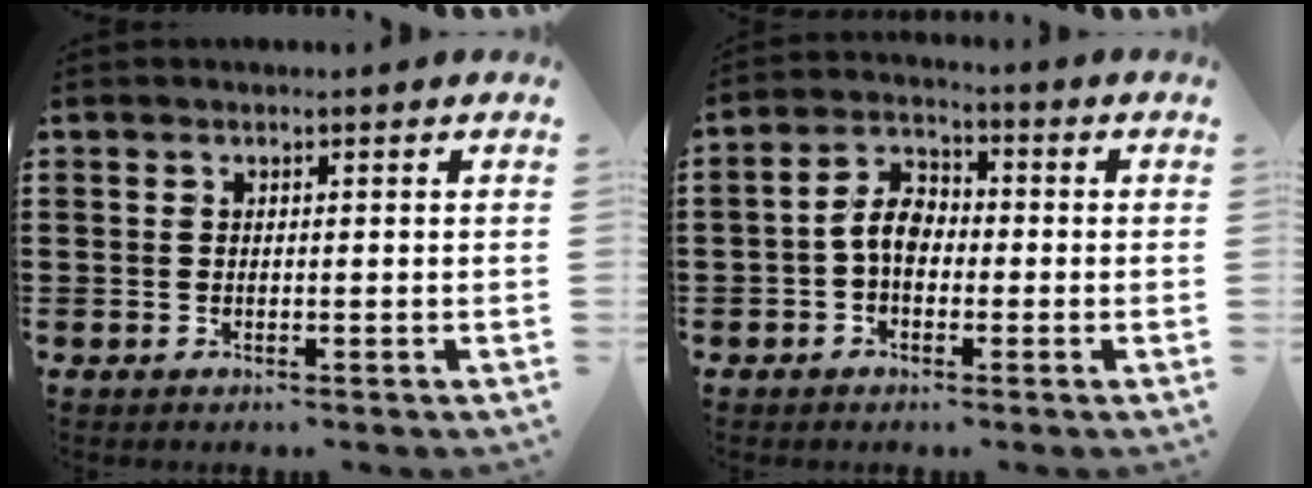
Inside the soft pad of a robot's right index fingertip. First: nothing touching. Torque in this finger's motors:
{"motor_torque": [1.25, -0.47, 0.45, 0.14]}